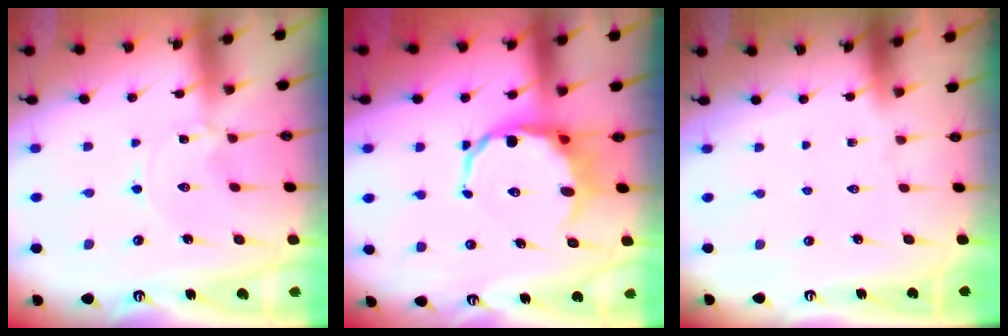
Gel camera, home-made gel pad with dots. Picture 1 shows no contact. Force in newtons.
{"total": 9.7, "press": 9.3, "slide": 2.7}
{"total": 0.0}